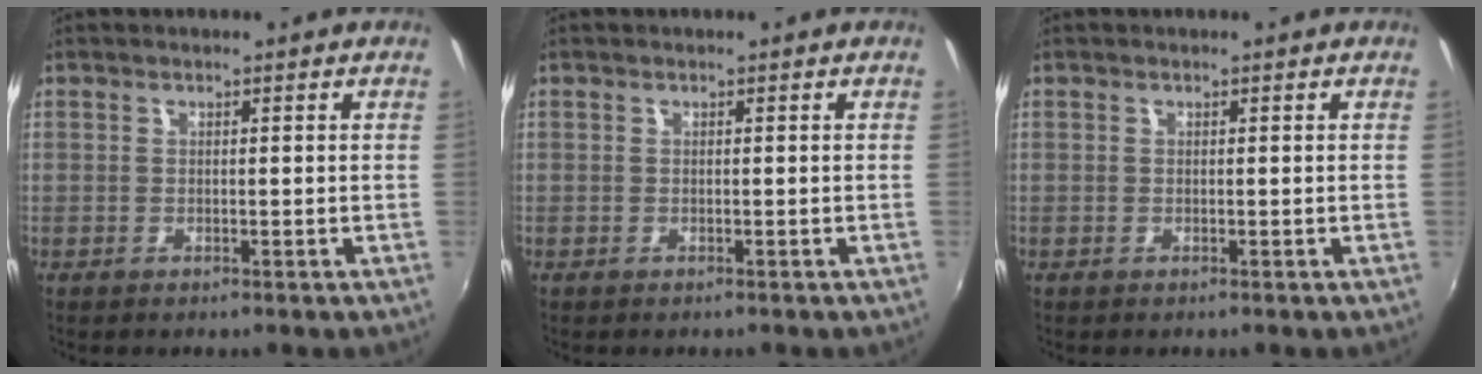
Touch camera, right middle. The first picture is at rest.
{"total": 0.0}
{"total": 0.0}